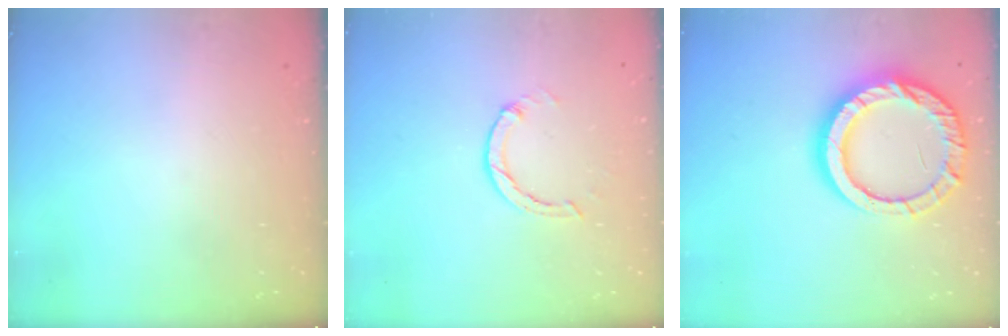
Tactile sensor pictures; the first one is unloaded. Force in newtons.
{"total": 1.3, "press": 1.2, "slide": 0.3}
{"total": 16.4, "press": 16.3, "slide": 1.6}